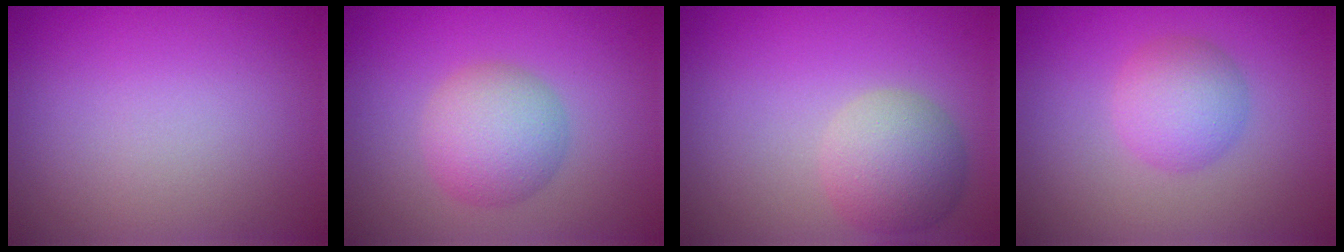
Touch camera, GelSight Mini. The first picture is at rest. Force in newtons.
{"total": 4.4, "press": 4.4, "slide": 0.1}
{"total": 4.3, "press": 4.3, "slide": 0.4}
{"total": 3.4, "press": 3.4, "slide": 0.1}